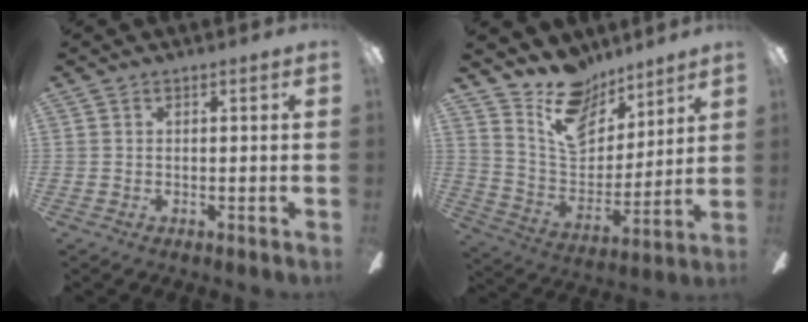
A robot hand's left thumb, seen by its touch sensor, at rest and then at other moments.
{"total": 16.2, "force": [11.9, 9.1, 6.2], "torque": [-0.106, -0.083, 0.222]}